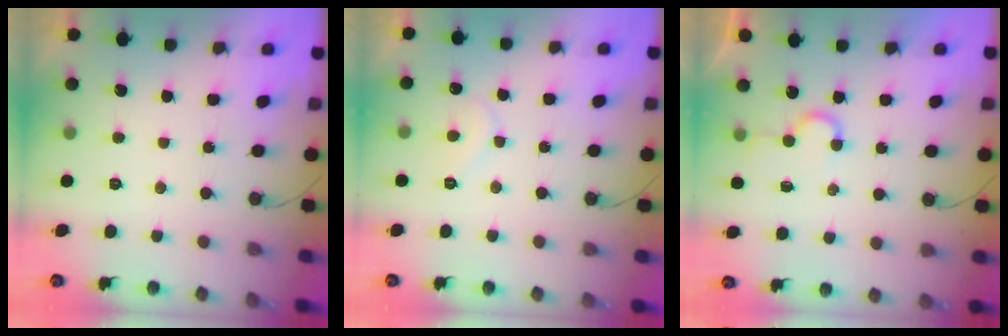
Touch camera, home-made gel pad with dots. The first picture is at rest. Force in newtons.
{"total": 5.2, "press": 5.2, "slide": 0.5}
{"total": 3.6, "press": 3.5, "slide": 0.3}